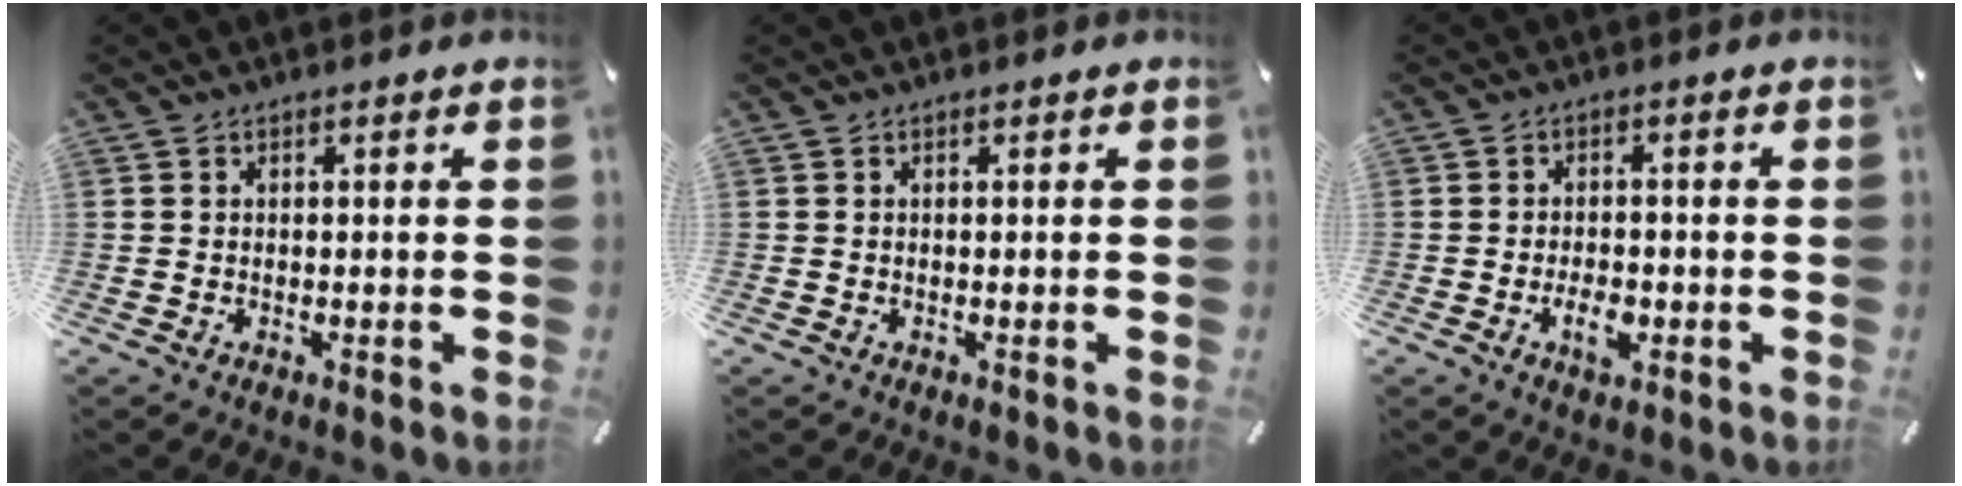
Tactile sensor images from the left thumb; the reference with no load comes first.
{"total": 0.0}
{"total": 4.9, "force": [-1.7, 2.7, 3.7], "torque": [-0.073, 0.005, -0.030]}